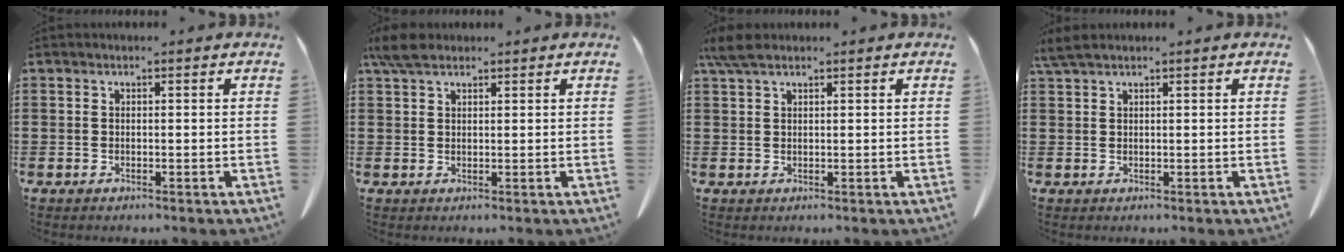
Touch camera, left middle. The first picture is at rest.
{"total": 3.7, "force": [2.6, 1.5, 2.1], "torque": [-0.050, 0.006, 0.050]}
{"total": 3.2, "force": [2.1, 1.0, 2.2], "torque": [-0.050, 0.003, 0.041]}
{"total": 1.9, "force": [1.5, 0.2, 1.2], "torque": [-0.028, -0.002, 0.029]}